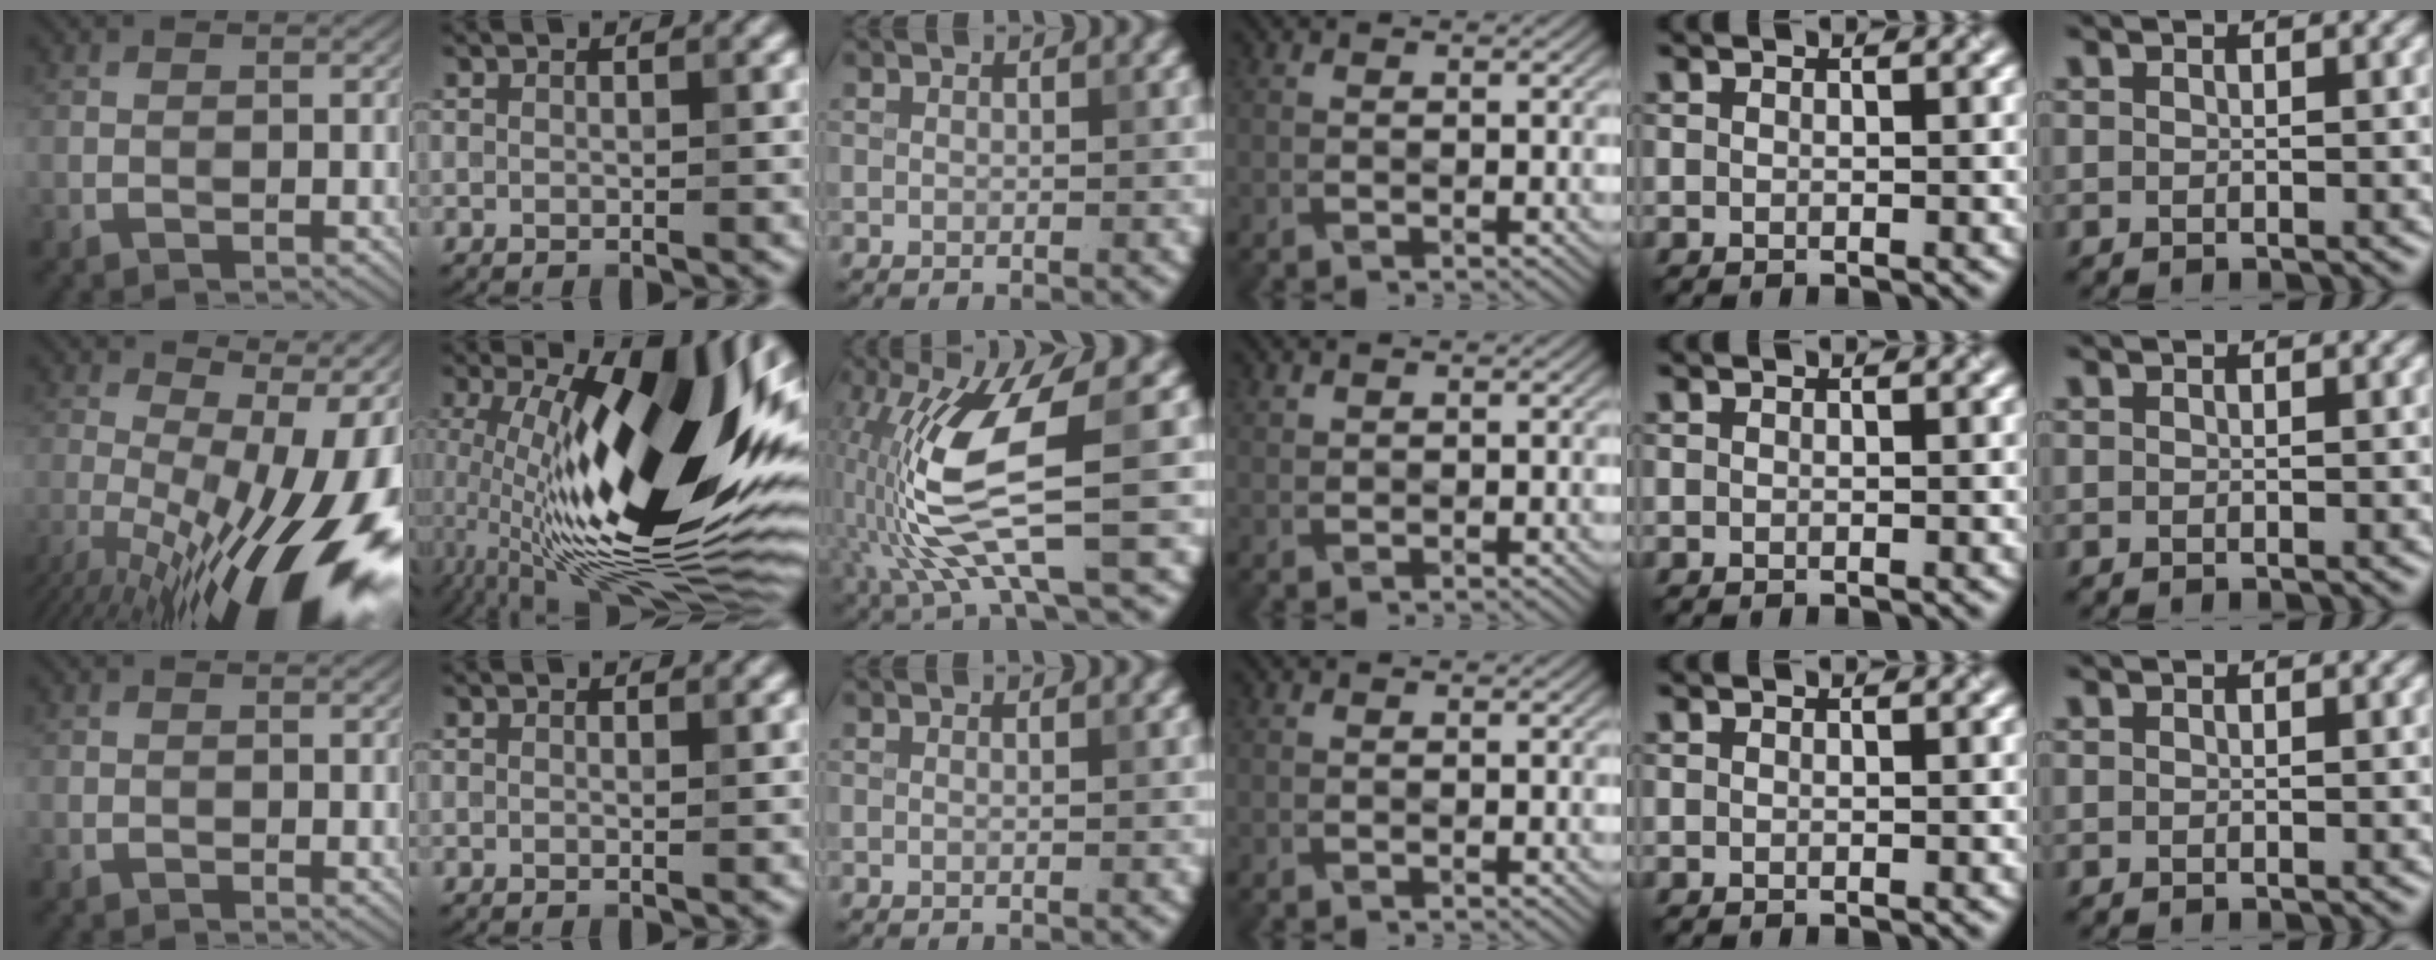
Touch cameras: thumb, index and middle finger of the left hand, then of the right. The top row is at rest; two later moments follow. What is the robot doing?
{"motion": "wrap", "object": "aluminum foil"}